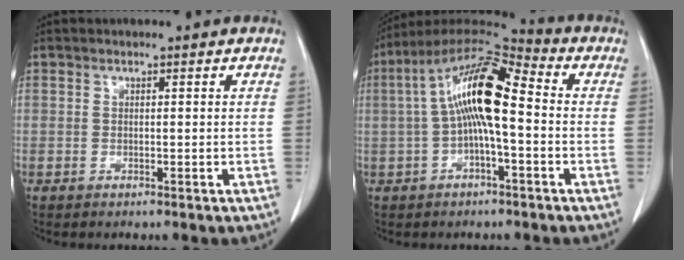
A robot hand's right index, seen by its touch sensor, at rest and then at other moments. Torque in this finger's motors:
{"motor_torque": [1.91, -0.23, 1.05, 0.21]}